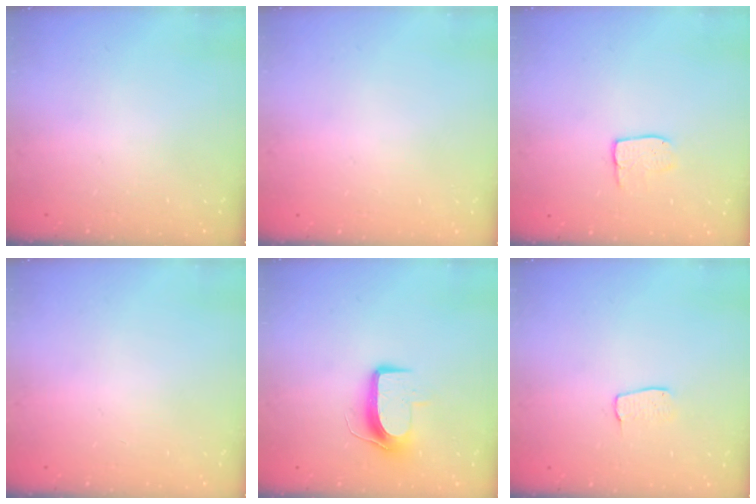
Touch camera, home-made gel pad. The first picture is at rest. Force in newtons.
{"total": 0.0}
{"total": 6.3, "press": 6.3, "slide": 0.2}
{"total": 0.0}
{"total": 9.1, "press": 9.1, "slide": 0.1}
{"total": 4.7, "press": 4.7, "slide": 0.3}